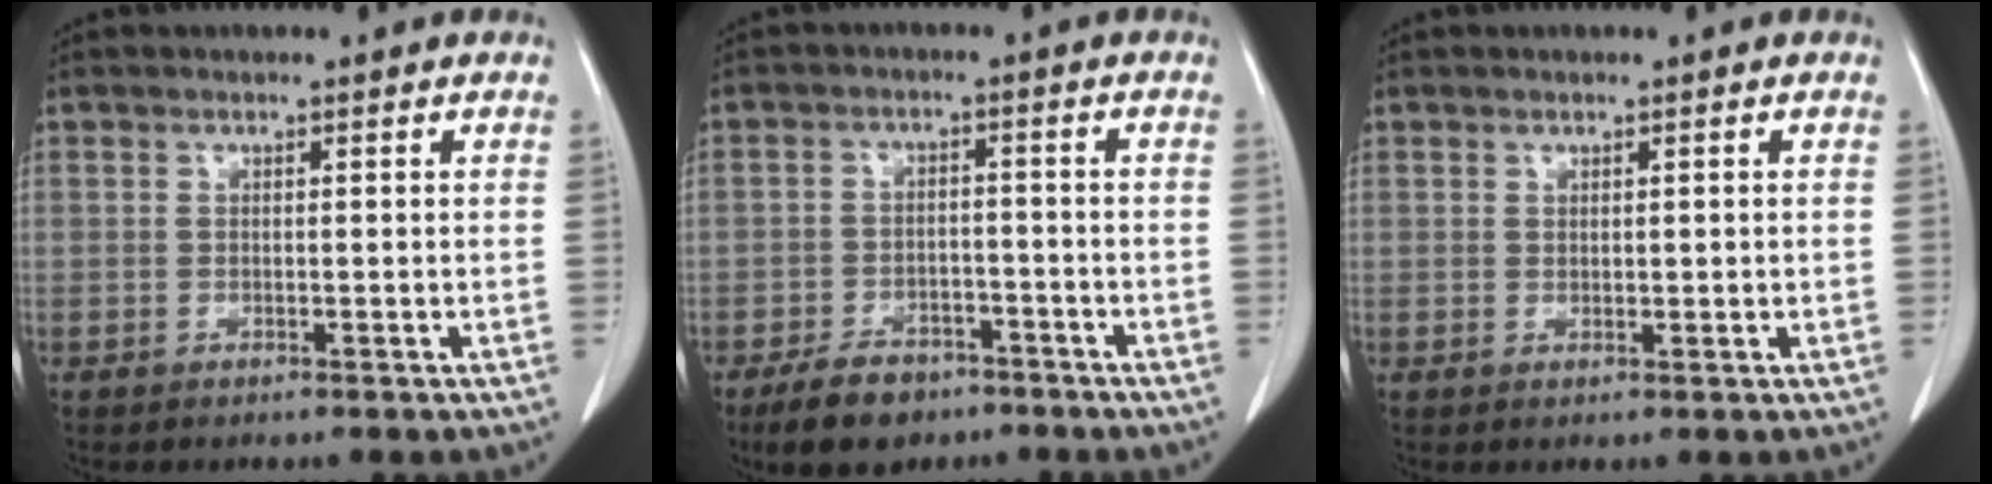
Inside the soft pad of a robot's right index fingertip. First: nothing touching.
{"total": 7.1, "force": [-5.3, 3.6, 3.1], "torque": [-0.060, -0.001, -0.087]}
{"total": 0.6, "force": [0.2, 0.4, 0.3], "torque": [-0.003, -0.001, 0.001]}